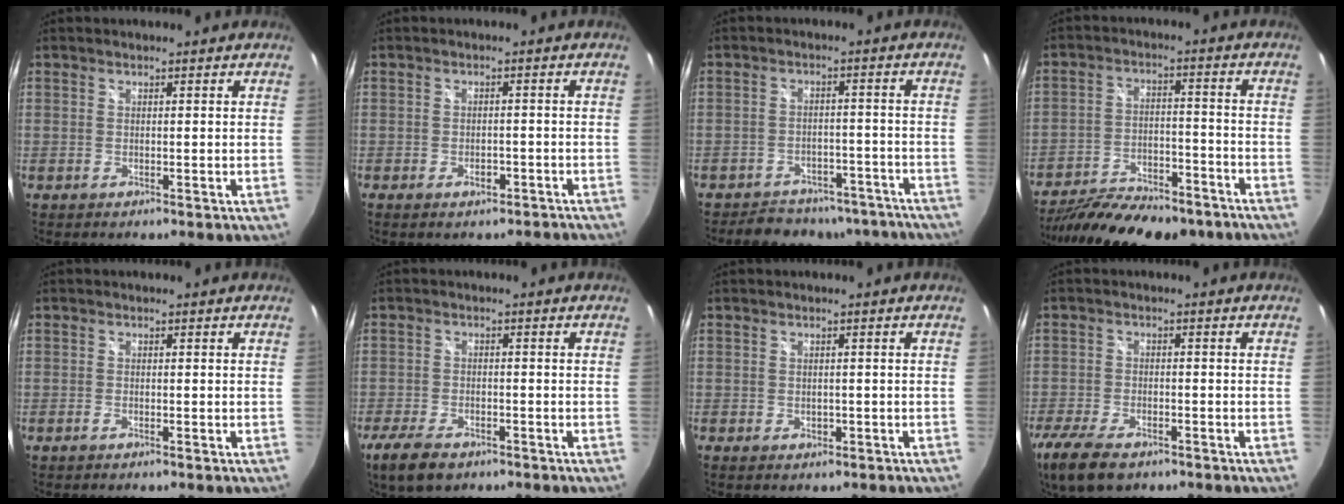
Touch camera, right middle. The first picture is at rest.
{"total": 4.0, "force": [-3.1, 1.8, 1.8], "torque": [-0.025, 0.006, -0.031]}
{"total": 16.0, "force": [-13.7, 6.9, 4.5], "torque": [-0.095, 0.029, -0.160]}
{"total": 22.0, "force": [-17.9, 7.0, 10.7], "torque": [-0.205, -0.028, -0.259]}
{"total": 0.8, "force": [-0.7, 0.1, 0.4], "torque": [-0.010, -0.001, -0.015]}
{"total": 7.9, "force": [-5.5, 3.7, 4.4], "torque": [-0.117, -0.017, -0.098]}
{"total": 1.7, "force": [-0.9, 1.2, 0.8], "torque": [-0.012, -0.002, -0.010]}
{"total": 10.8, "force": [-7.6, 4.5, 6.2], "torque": [-0.161, -0.031, -0.138]}